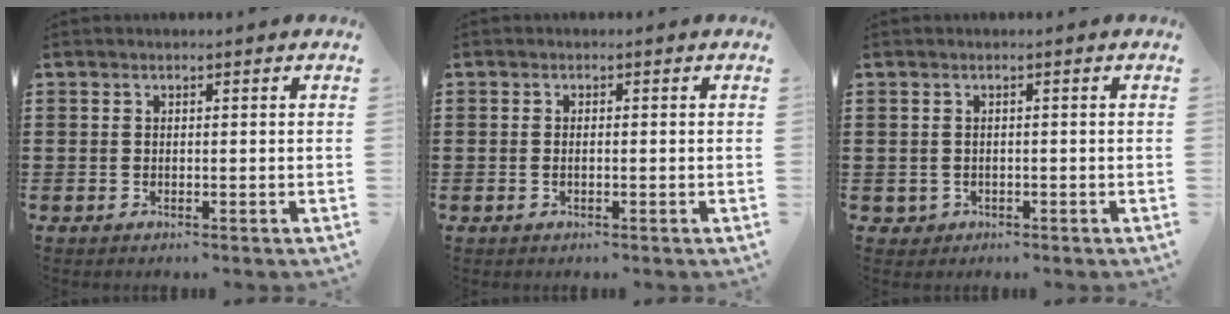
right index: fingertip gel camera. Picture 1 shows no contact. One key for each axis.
{"total": 0.8, "fx": -0.2, "fy": 0.2, "fz": 0.7, "tx": -0.015, "ty": -0.004, "tz": -0.004}
{"total": 0.9, "fx": -0.3, "fy": 0.8, "fz": 0.2, "tx": -0.007, "ty": 0.004, "tz": -0.009}